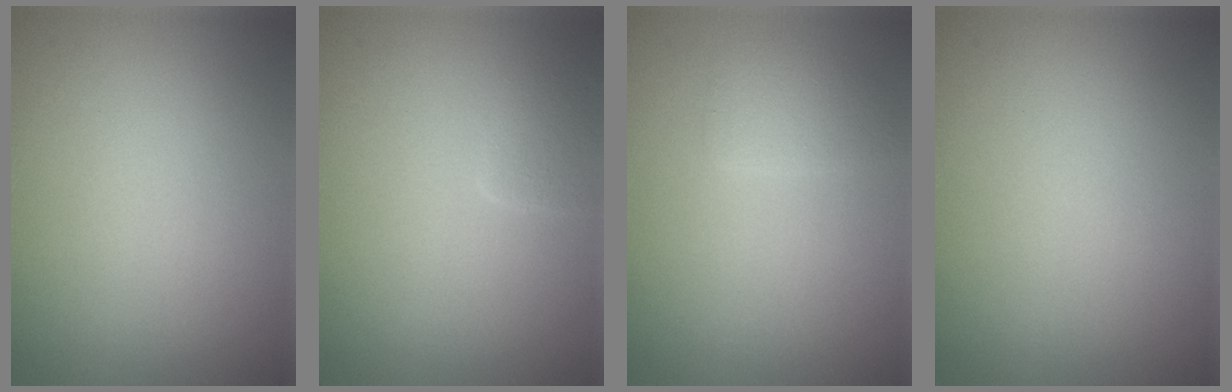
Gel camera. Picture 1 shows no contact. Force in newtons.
{"total": 1.7, "press": 1.7, "slide": 0.1}
{"total": 1.7, "press": 1.7, "slide": 0.1}
{"total": 0.0}